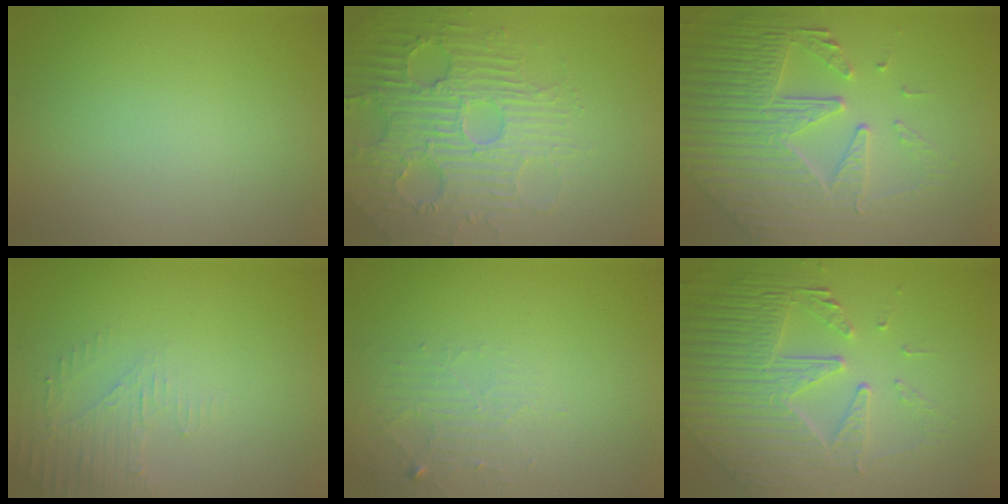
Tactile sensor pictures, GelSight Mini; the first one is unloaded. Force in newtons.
{"total": 5.0, "press": 4.9, "slide": 1.2}
{"total": 7.8, "press": 5.9, "slide": 5.0}
{"total": 2.2, "press": 2.1, "slide": 0.5}
{"total": 1.9, "press": 1.9, "slide": 0.3}
{"total": 7.7, "press": 5.5, "slide": 5.3}